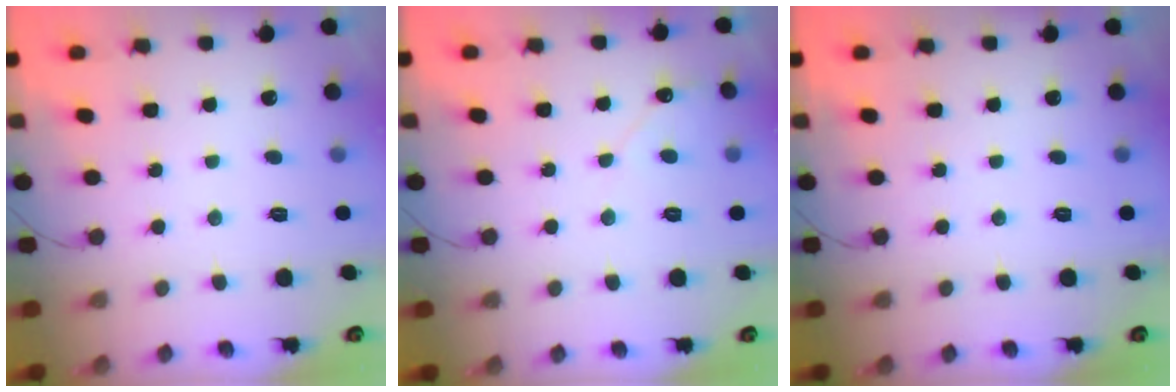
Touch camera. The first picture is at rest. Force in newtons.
{"total": 3.7, "press": 3.7, "slide": 0.4}
{"total": 0.0}